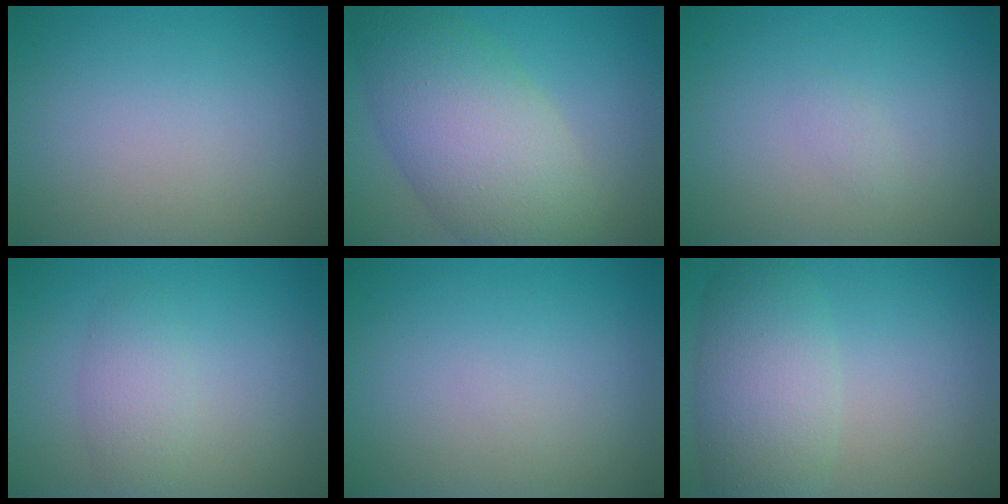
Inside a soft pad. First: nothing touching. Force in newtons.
{"total": 9.0, "press": 9.0, "slide": 0.3}
{"total": 0.6, "press": 0.6, "slide": 0.0}
{"total": 2.1, "press": 2.1, "slide": 0.1}
{"total": 0.0}
{"total": 5.6, "press": 5.6, "slide": 0.5}